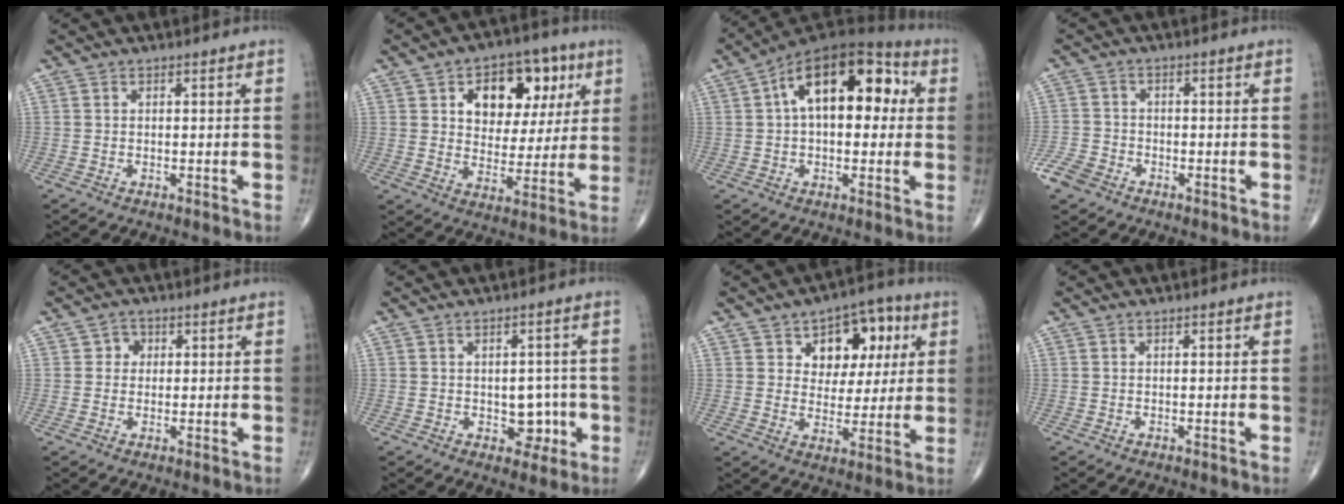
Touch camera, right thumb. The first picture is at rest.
{"total": 15.5, "force": [5.7, 10.0, 10.3], "torque": [-0.097, -0.005, 0.090]}
{"total": 18.4, "force": [3.9, 10.0, 14.9], "torque": [-0.201, 0.035, 0.048]}
{"total": 4.8, "force": [-3.1, 3.2, 1.8], "torque": [-0.038, 0.012, -0.061]}
{"total": 2.4, "force": [0.6, 2.2, 0.7], "torque": [0.007, 0.002, 0.002]}
{"total": 5.3, "force": [-1.1, 3.8, 3.5], "torque": [-0.009, 0.005, -0.010]}
{"total": 12.4, "force": [4.8, 8.1, 8.0], "torque": [-0.060, -0.008, 0.068]}
{"total": 0.0}